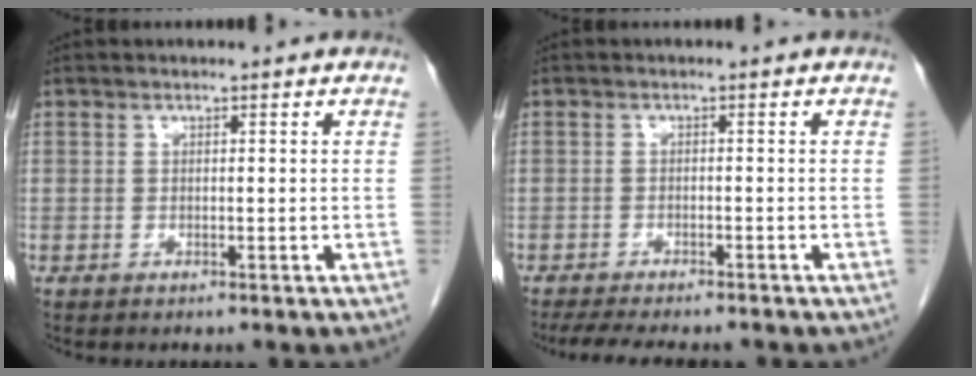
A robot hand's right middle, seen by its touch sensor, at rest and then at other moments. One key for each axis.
{"total": 9.4, "fx": -8.1, "fy": 1.9, "fz": 4.3, "tx": -0.062, "ty": -0.010, "tz": -0.115}